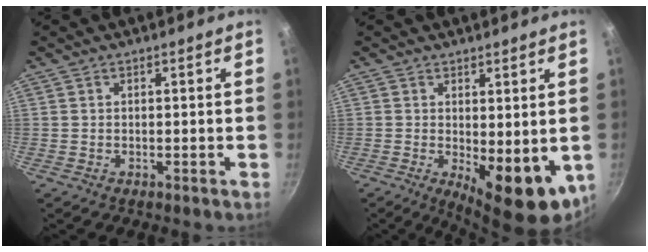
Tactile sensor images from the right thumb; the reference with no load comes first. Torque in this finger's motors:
{"motor_torque": [-0.21, 0.74, 1.29, -0.40, 0.07]}